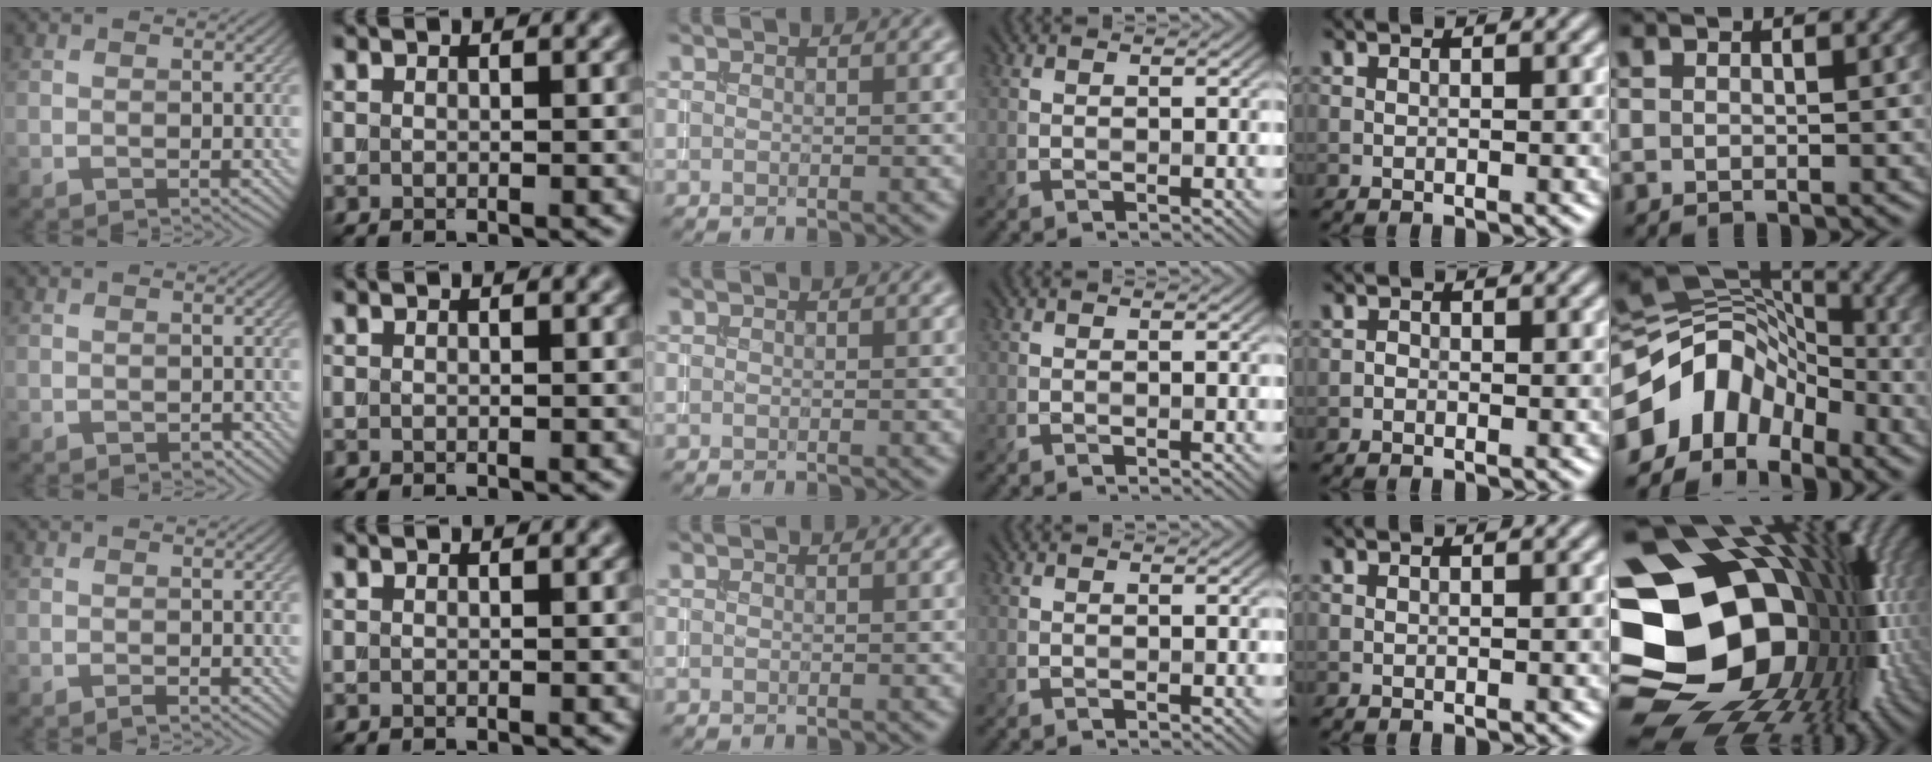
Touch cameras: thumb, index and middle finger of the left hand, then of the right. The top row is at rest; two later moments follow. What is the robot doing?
{"motion": "extract", "object": "drawer"}